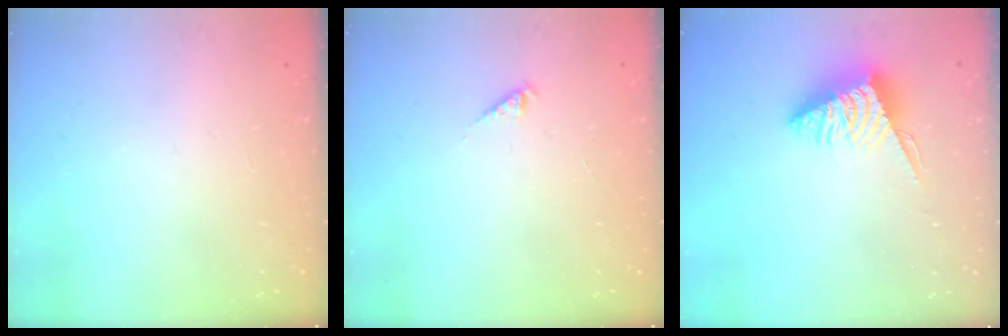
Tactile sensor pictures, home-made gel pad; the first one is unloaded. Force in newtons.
{"total": 0.5, "press": 0.5, "slide": 0.2}
{"total": 5.9, "press": 5.9, "slide": 0.6}